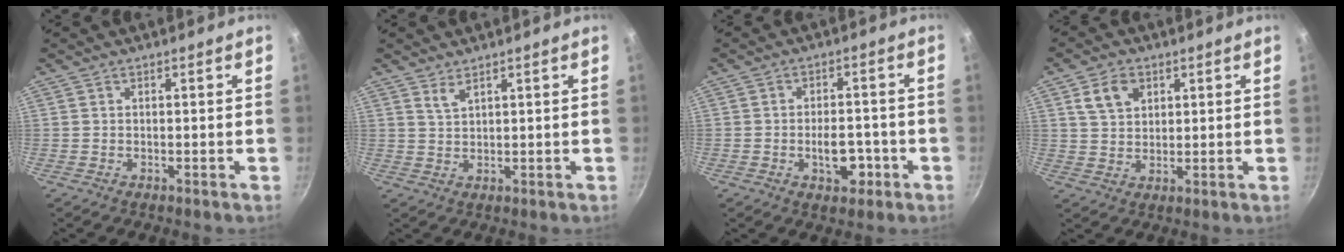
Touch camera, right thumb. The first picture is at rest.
{"total": 2.0, "force": [1.6, 0.5, 1.1], "torque": [-0.023, -0.013, 0.038]}
{"total": 6.0, "force": [-2.0, 3.5, 4.4], "torque": [-0.047, 0.017, -0.027]}
{"total": 6.3, "force": [2.8, 4.4, 3.5], "torque": [-0.047, -0.009, 0.053]}